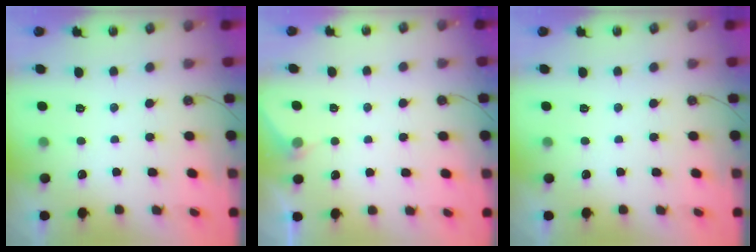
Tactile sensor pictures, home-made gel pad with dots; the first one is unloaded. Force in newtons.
{"total": 2.7, "press": 2.7, "slide": 0.4}
{"total": 0.0}